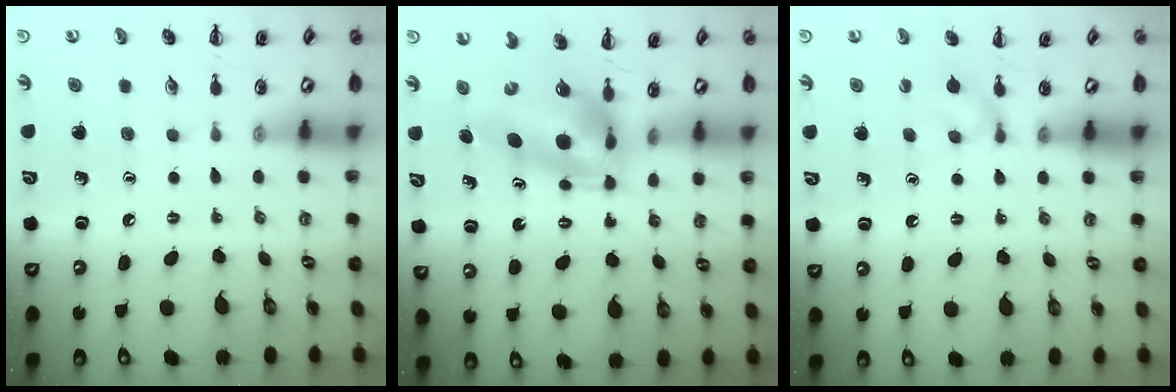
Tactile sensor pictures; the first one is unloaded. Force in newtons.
{"total": 7.3, "press": 7.0, "slide": 2.3}
{"total": 3.6, "press": 3.4, "slide": 1.1}